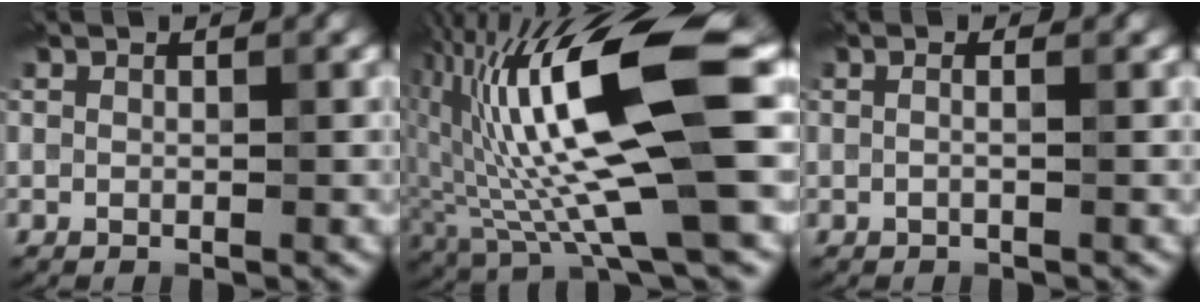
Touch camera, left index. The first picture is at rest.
{"total": 14.7, "force": [1.2, 3.3, 14.3], "torque": [-0.260, 0.001, 0.023]}
{"total": 1.6, "force": [0.5, 0.9, 1.3], "torque": [0.004, -0.003, -0.023]}